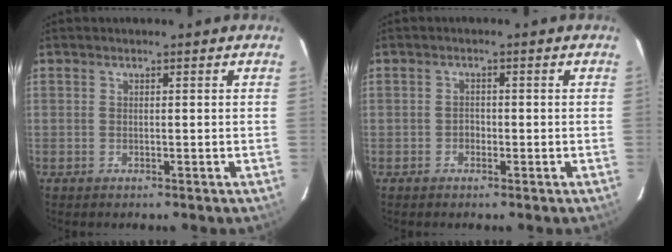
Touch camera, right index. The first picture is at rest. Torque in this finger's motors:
{"motor_torque": [0.07, 0.06, -0.01, 0.00]}